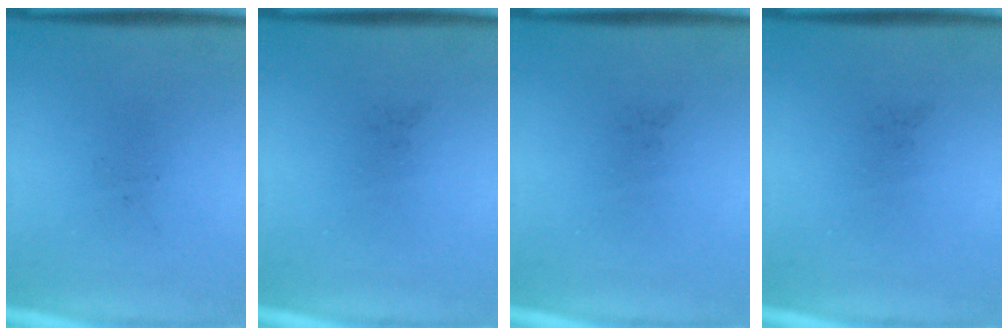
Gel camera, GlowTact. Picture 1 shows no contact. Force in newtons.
{"total": 0.0}
{"total": 0.0}
{"total": 0.0}